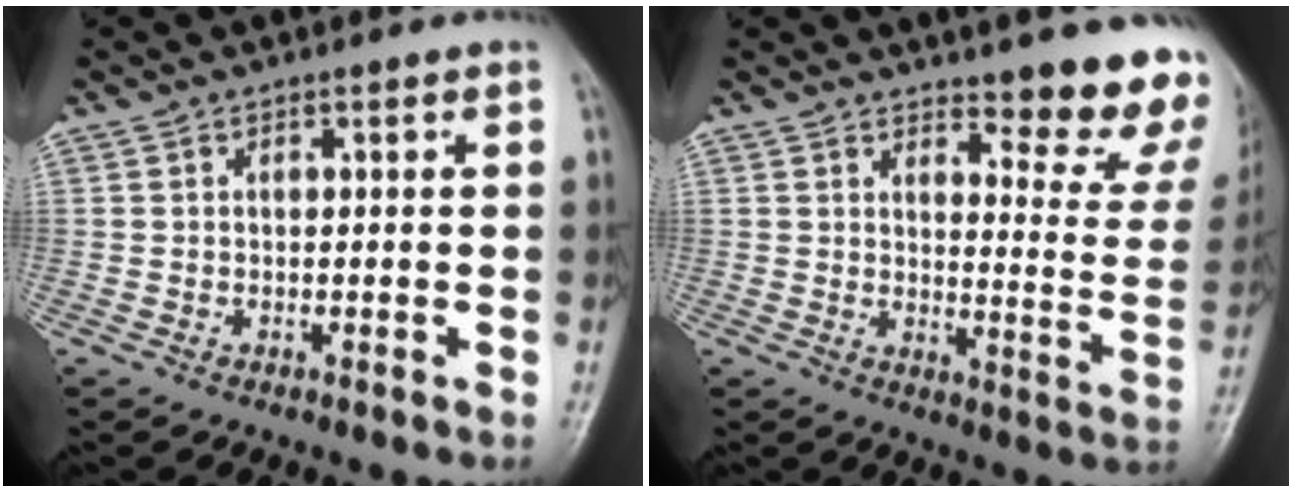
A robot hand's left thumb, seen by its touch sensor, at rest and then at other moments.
{"total": 13.0, "force": [10.5, 3.1, 7.0], "torque": [-0.049, -0.088, 0.123]}